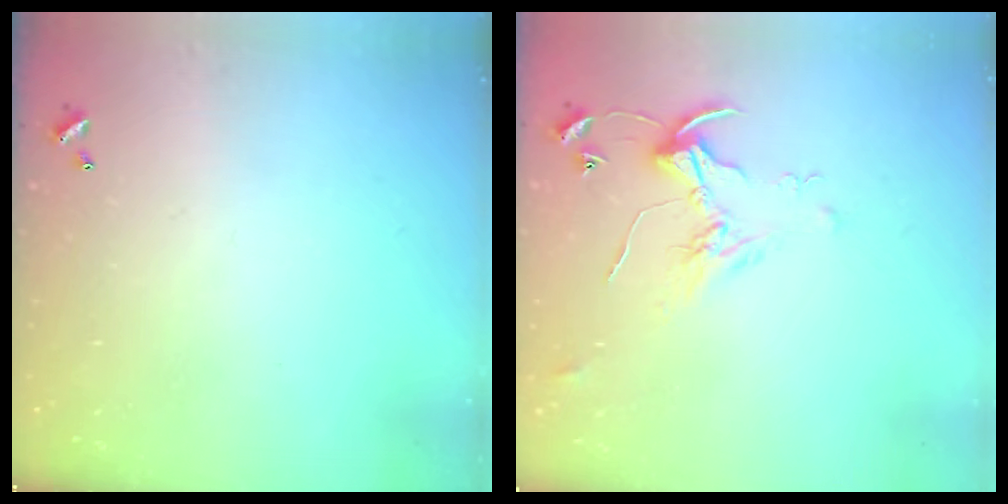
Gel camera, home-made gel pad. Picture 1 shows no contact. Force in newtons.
{"total": 2.2, "press": 2.1, "slide": 0.3}